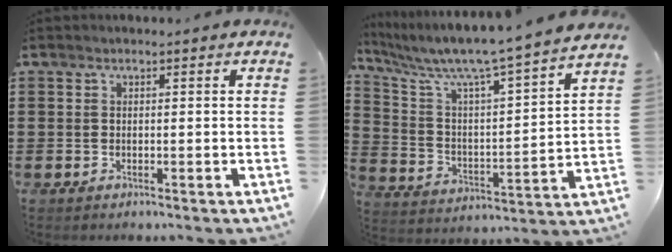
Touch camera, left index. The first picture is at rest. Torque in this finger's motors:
{"motor_torque": [1.14, -1.00, 0.45, 0.21]}